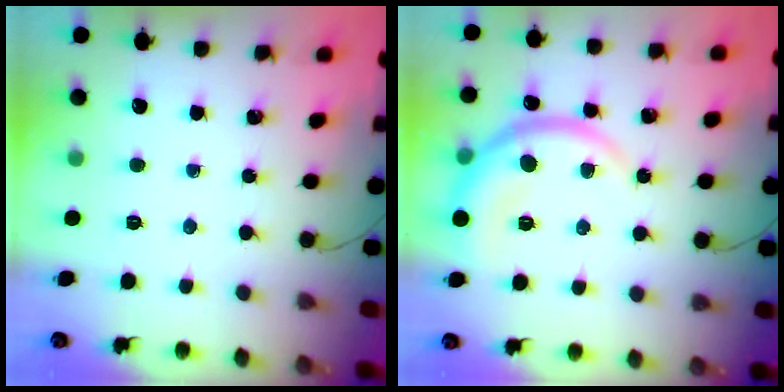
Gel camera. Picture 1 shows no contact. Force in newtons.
{"total": 10.6, "press": 10.5, "slide": 0.7}